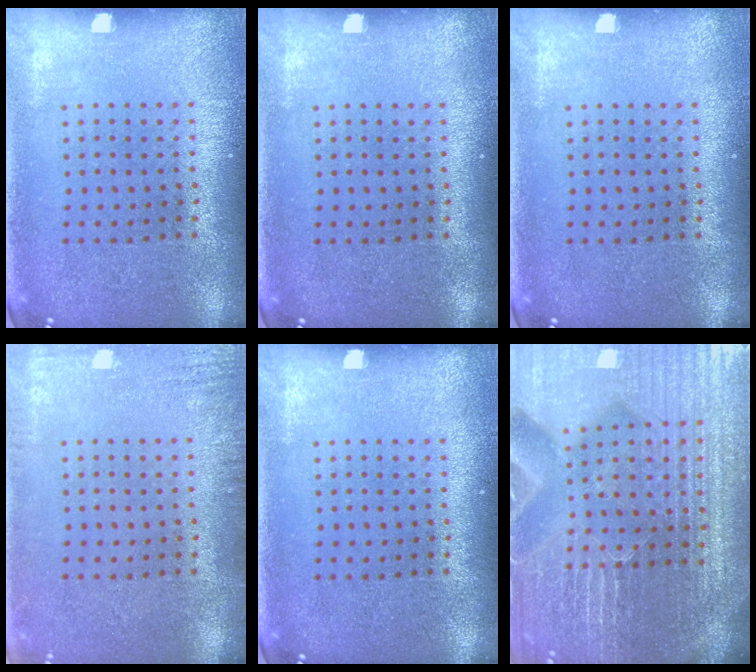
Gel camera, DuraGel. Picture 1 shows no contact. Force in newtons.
{"total": 0.0}
{"total": 0.0}
{"total": 1.7, "press": 1.7, "slide": 0.2}
{"total": 0.0}
{"total": 6.1, "press": 5.5, "slide": 2.7}